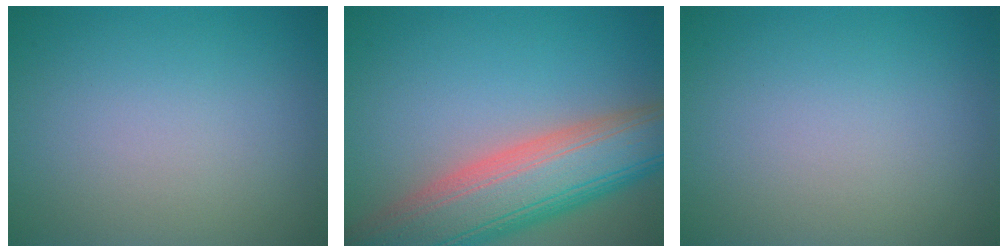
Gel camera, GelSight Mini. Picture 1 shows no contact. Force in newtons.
{"total": 10.9, "press": 10.8, "slide": 0.8}
{"total": 0.0}